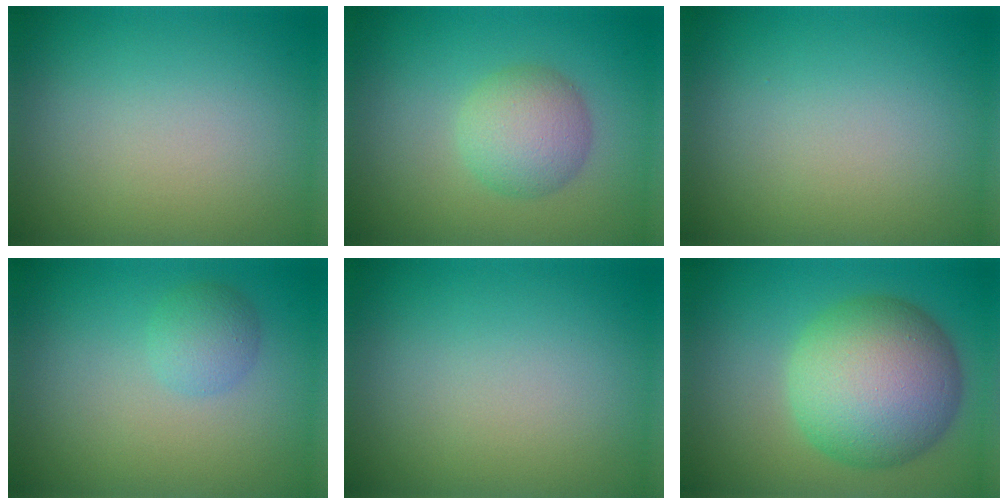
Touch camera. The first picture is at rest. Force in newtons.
{"total": 3.6, "press": 3.6, "slide": 0.2}
{"total": 0.0}
{"total": 2.0, "press": 2.0, "slide": 0.1}
{"total": 0.0}
{"total": 10.3, "press": 10.2, "slide": 0.4}